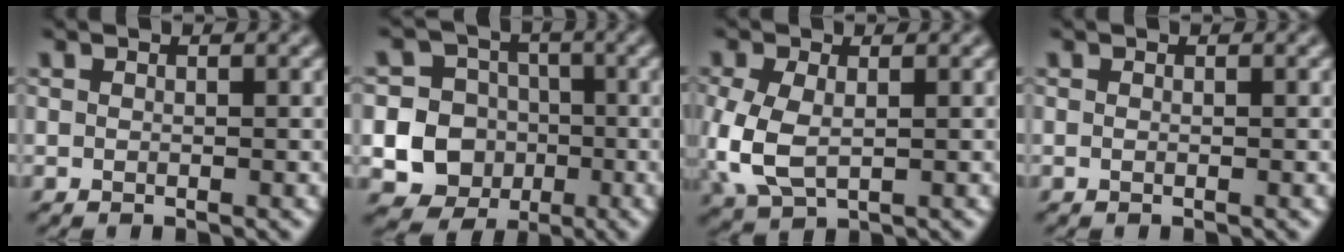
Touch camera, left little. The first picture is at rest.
{"total": 14.3, "force": [-3.4, 13.5, 3.2], "torque": [-0.093, -0.015, -0.072]}
{"total": 5.3, "force": [-0.5, 3.3, 4.1], "torque": [-0.123, -0.007, -0.005]}
{"total": 0.0}